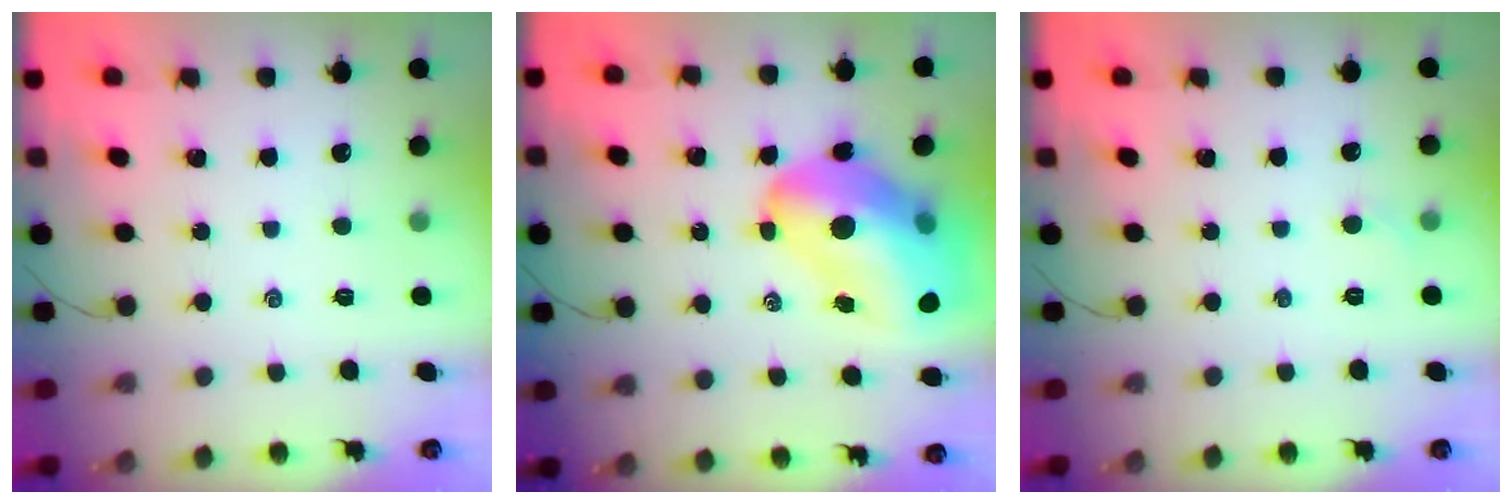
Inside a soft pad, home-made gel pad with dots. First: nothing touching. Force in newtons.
{"total": 22.2, "press": 21.4, "slide": 5.7}
{"total": 2.7, "press": 2.5, "slide": 0.9}